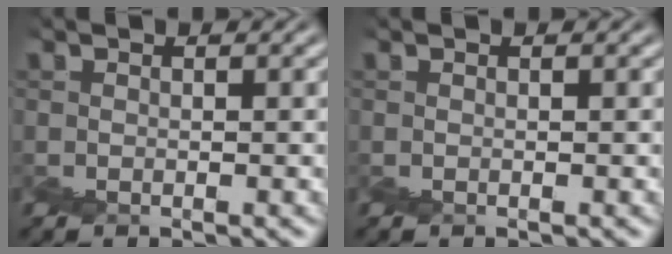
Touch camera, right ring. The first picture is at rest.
{"total": 0.0}